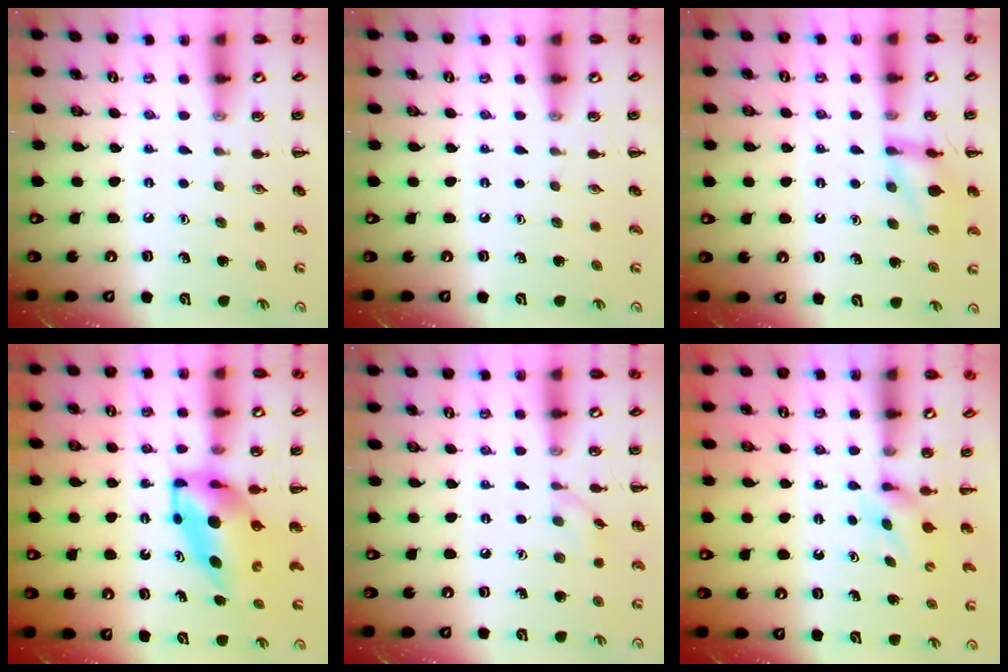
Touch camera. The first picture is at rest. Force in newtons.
{"total": 0.0}
{"total": 12.7, "press": 12.7, "slide": 1.0}
{"total": 7.1, "press": 6.9, "slide": 1.8}
{"total": 3.6, "press": 3.3, "slide": 1.5}
{"total": 3.2, "press": 2.9, "slide": 1.4}